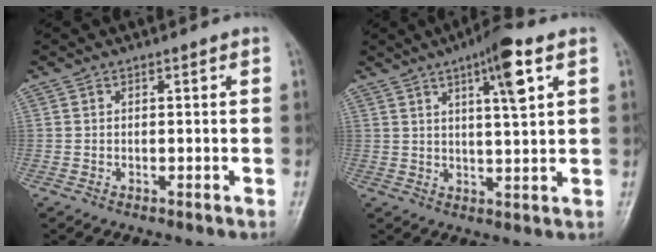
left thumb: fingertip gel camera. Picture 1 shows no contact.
{"total": 8.9, "force": [4.1, 1.5, 7.8], "torque": [-0.119, -0.012, 0.062]}